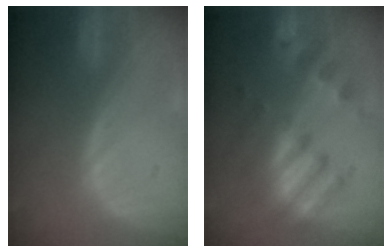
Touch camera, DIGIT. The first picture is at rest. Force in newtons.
{"total": 7.9, "press": 7.6, "slide": 1.9}